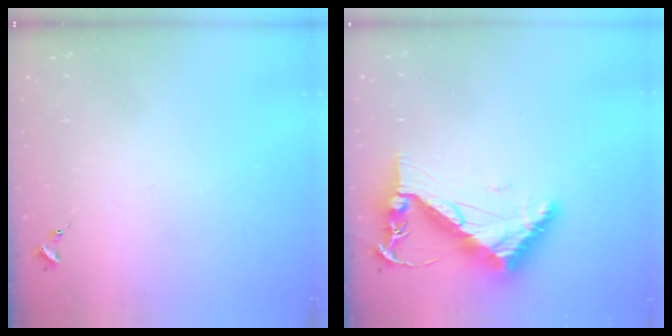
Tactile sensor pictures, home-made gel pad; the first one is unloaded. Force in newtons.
{"total": 9.0, "press": 8.9, "slide": 0.6}